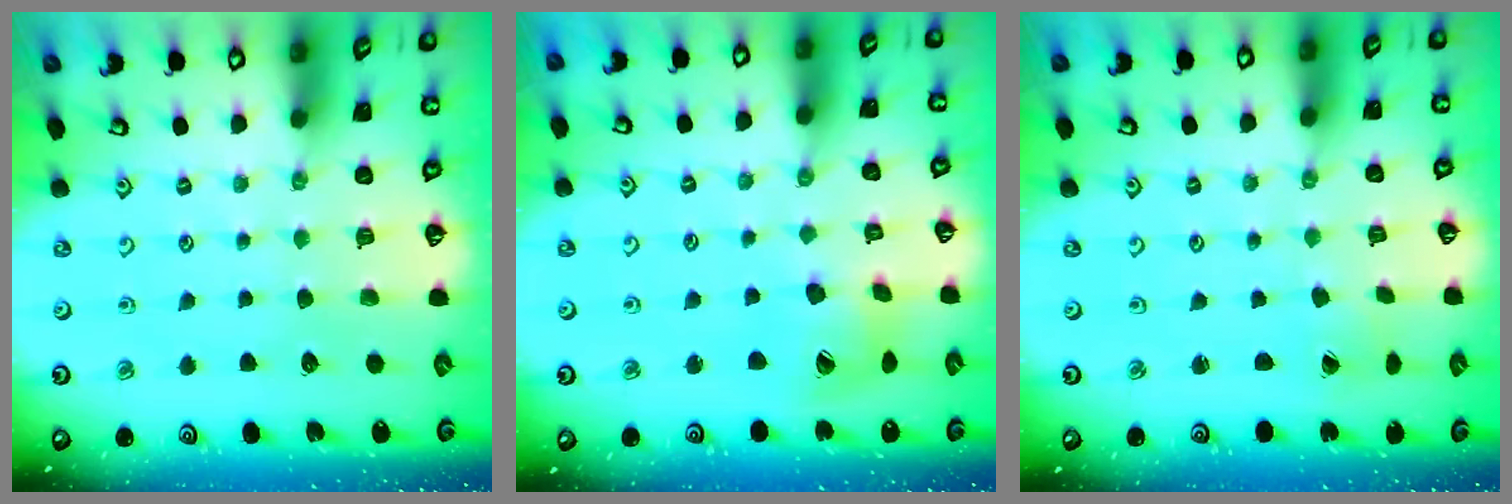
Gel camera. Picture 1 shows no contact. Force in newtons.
{"total": 13.0, "press": 12.9, "slide": 1.7}
{"total": 0.8, "press": 0.8, "slide": 0.0}